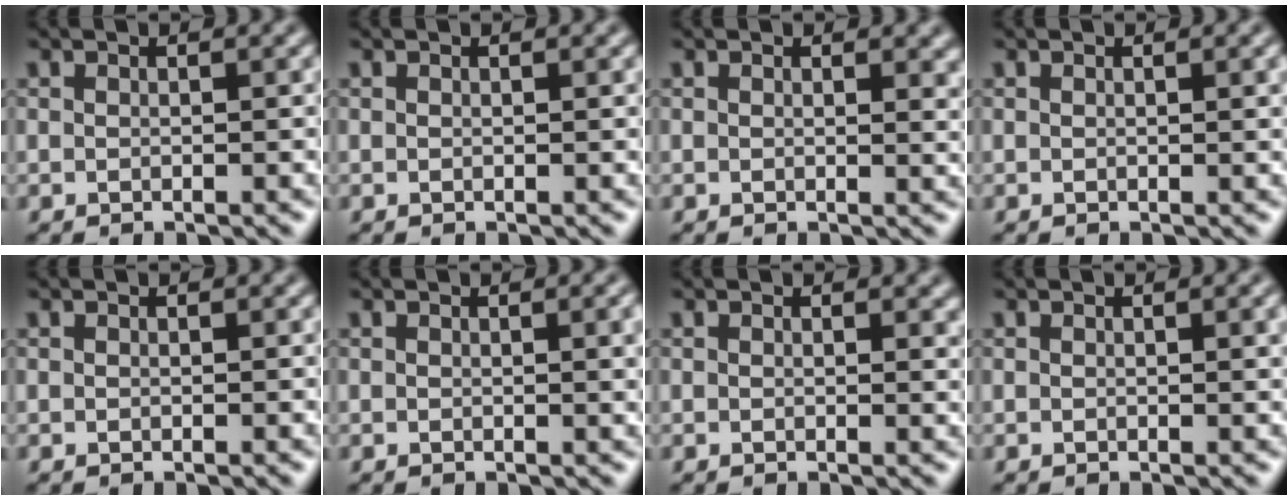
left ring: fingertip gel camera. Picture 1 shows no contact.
{"total": 0.0}
{"total": 1.5, "force": [0.6, 0.7, 1.1], "torque": [-0.009, -0.003, 0.009]}
{"total": 0.9, "force": [0.3, 0.2, 0.8], "torque": [-0.008, 0.002, 0.004]}
{"total": 0.0}
{"total": 2.1, "force": [0.5, 0.6, 1.9], "torque": [-0.019, 0.003, 0.004]}
{"total": 0.8, "force": [0.4, 0.4, 0.6], "torque": [-0.005, -0.004, 0.006]}
{"total": 1.3, "force": [0.4, 0.3, 1.2], "torque": [-0.013, 0.002, 0.006]}